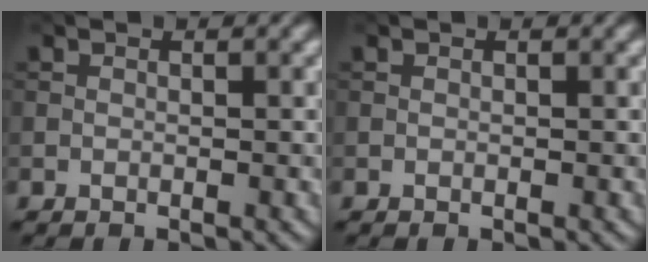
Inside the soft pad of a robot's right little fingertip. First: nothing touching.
{"total": 0.0}